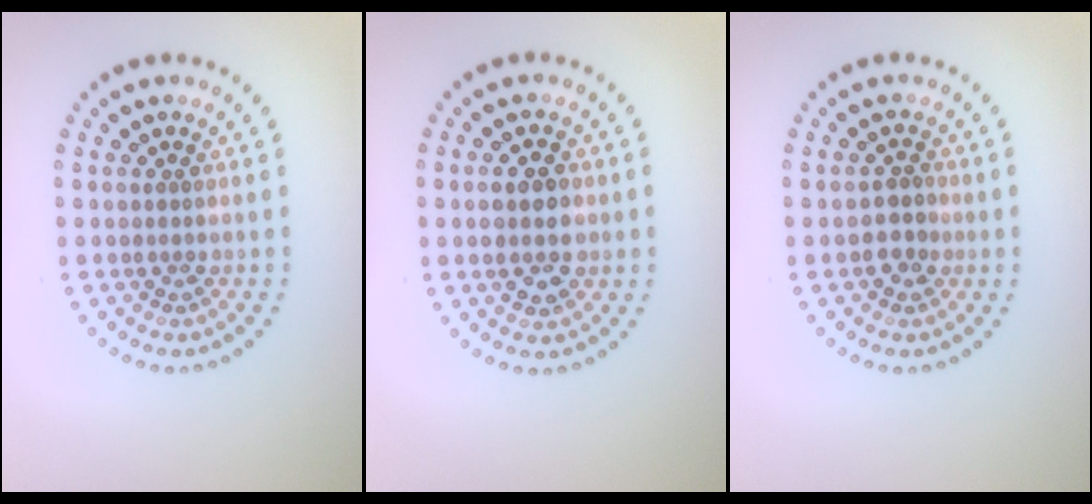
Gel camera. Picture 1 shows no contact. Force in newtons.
{"total": 3.7, "press": 3.7, "slide": 0.0}
{"total": 1.9, "press": 1.8, "slide": 0.5}